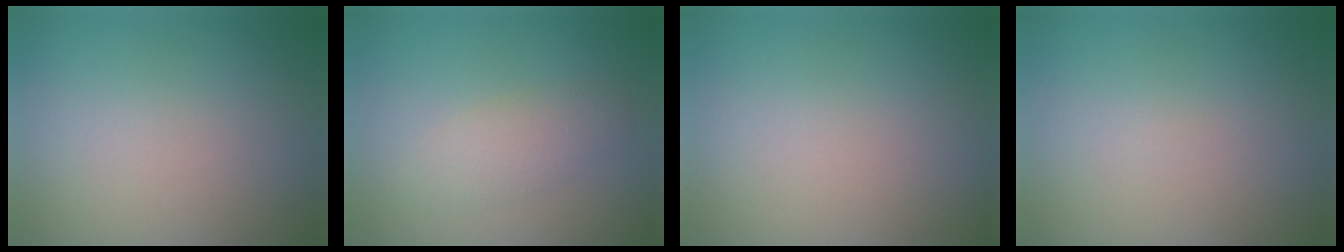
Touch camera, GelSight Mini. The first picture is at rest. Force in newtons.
{"total": 3.7, "press": 3.7, "slide": 0.1}
{"total": 0.0}
{"total": 0.0}